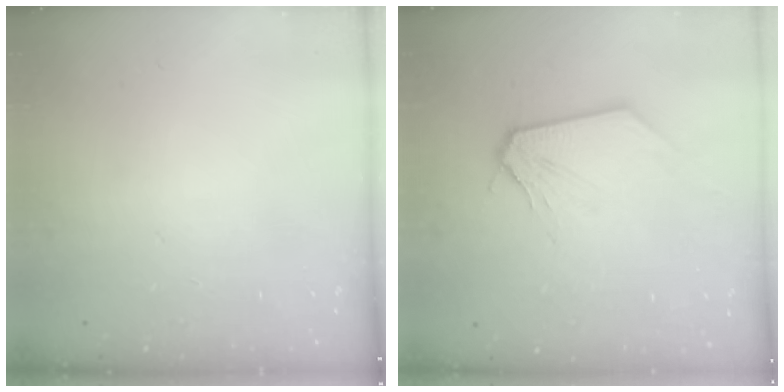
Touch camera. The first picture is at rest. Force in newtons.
{"total": 1.9, "press": 1.9, "slide": 0.2}